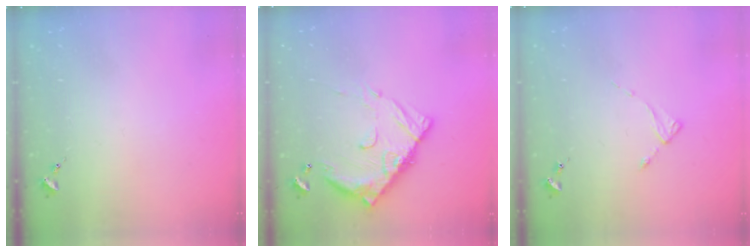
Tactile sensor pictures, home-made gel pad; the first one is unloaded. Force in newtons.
{"total": 14.4, "press": 14.4, "slide": 1.3}
{"total": 1.9, "press": 1.8, "slide": 0.3}